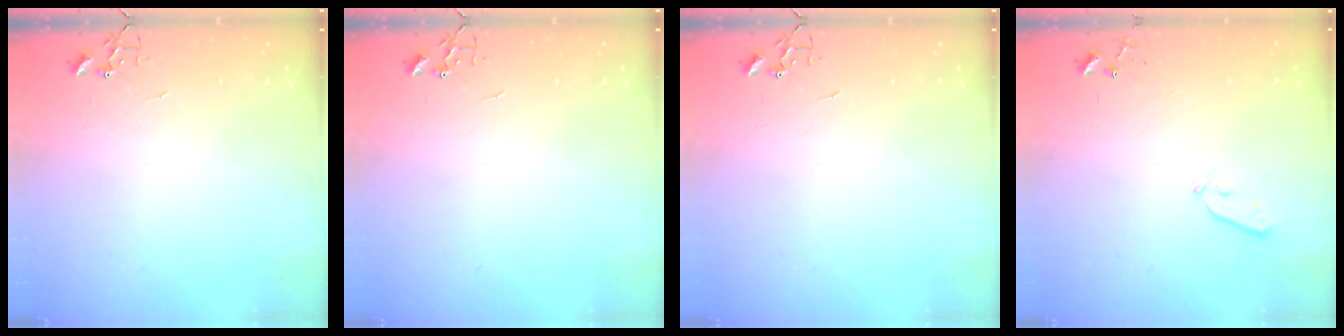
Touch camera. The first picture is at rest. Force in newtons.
{"total": 0.0}
{"total": 0.0}
{"total": 3.6, "press": 3.5, "slide": 0.7}